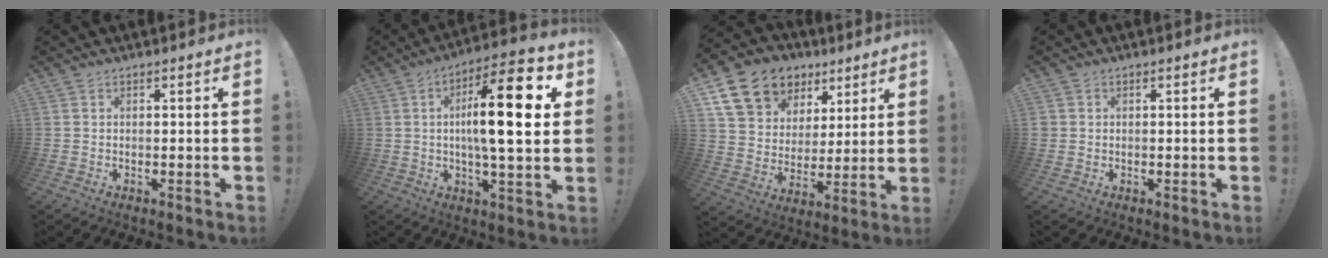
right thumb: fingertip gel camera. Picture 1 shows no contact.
{"total": 18.5, "force": [3.2, 4.5, 17.7], "torque": [-0.286, -0.002, 0.034]}
{"total": 16.4, "force": [9.0, 12.2, 6.1], "torque": [-0.107, -0.044, 0.187]}
{"total": 1.2, "force": [0.2, 1.2, 0.2], "torque": [-0.004, 0.002, 0.004]}